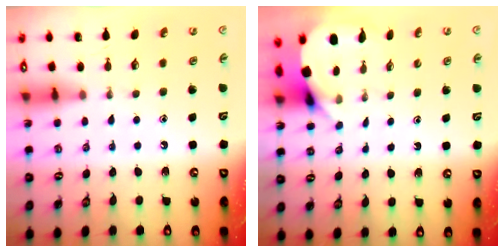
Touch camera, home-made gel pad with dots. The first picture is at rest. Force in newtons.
{"total": 3.9, "press": 3.9, "slide": 0.3}